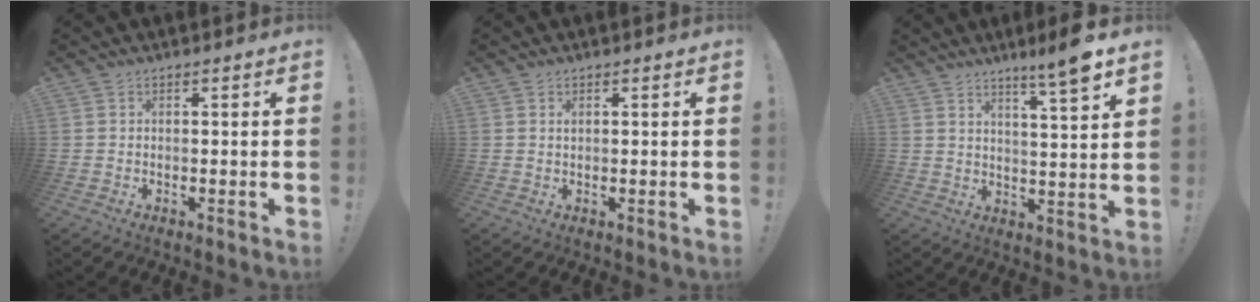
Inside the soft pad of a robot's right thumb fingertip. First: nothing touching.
{"total": 0.5, "force": [0.4, 0.2, 0.3], "torque": [0.002, -0.004, 0.006]}
{"total": 8.5, "force": [6.1, -0.4, 6.0], "torque": [-0.085, -0.044, 0.094]}